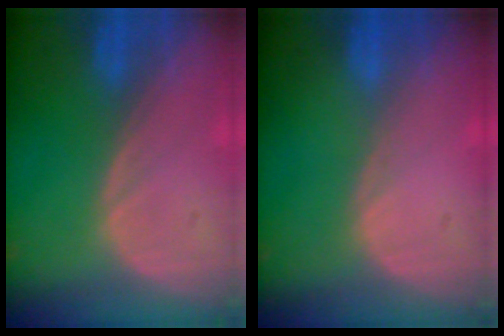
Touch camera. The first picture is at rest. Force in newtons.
{"total": 0.0}